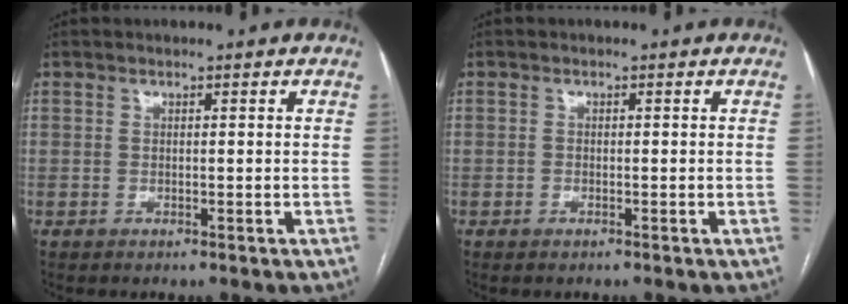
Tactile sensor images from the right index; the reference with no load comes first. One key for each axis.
{"total": 0.5, "fx": -0.4, "fy": 0.2, "fz": 0.2, "tx": -0.008, "ty": 0.000, "tz": -0.005}